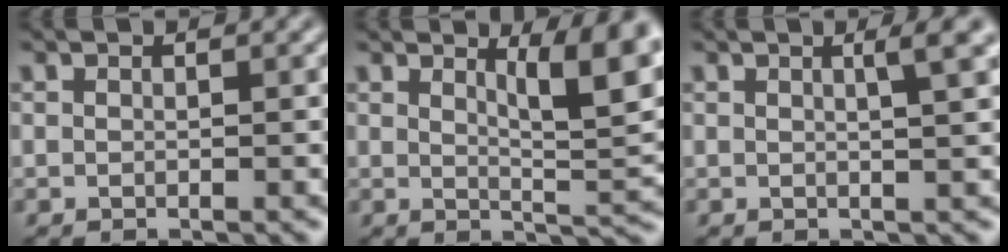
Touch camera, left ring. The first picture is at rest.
{"total": 6.4, "force": [3.0, 1.6, 5.5], "torque": [-0.065, -0.006, 0.046]}
{"total": 2.6, "force": [1.0, 0.6, 2.3], "torque": [-0.023, 0.006, 0.008]}